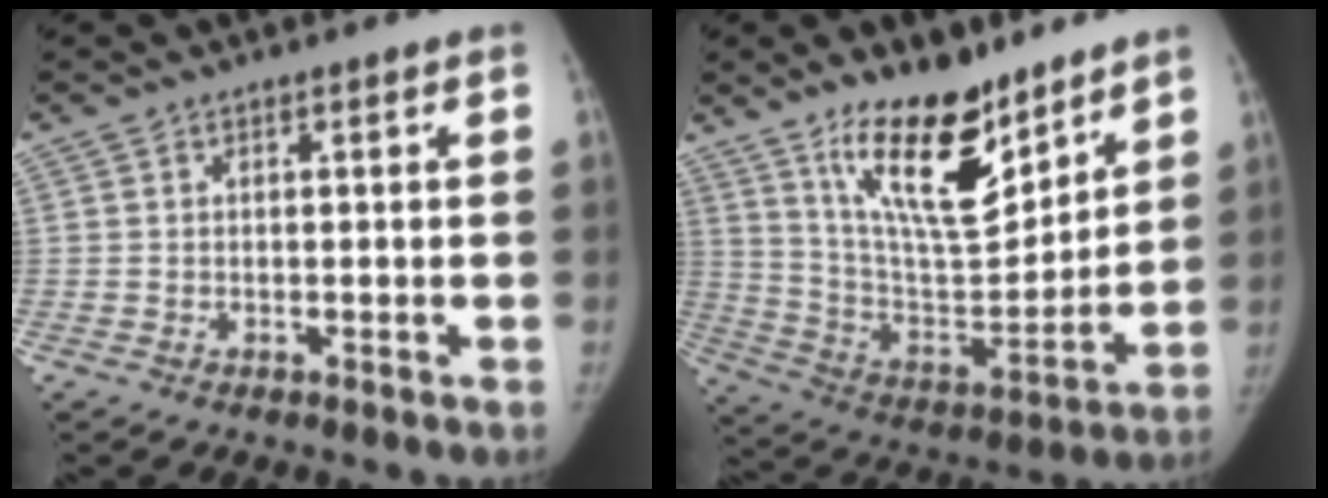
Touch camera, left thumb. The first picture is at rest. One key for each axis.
{"total": 19.2, "fx": 13.1, "fy": 7.4, "fz": 12.0, "tx": -0.156, "ty": -0.094, "tz": 0.236}